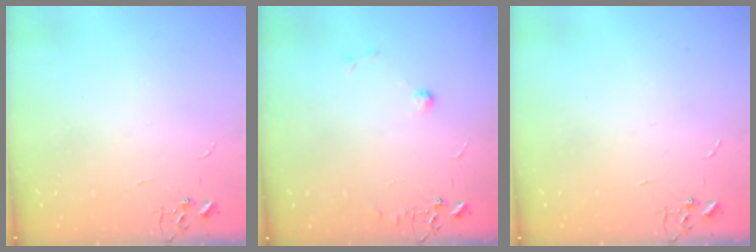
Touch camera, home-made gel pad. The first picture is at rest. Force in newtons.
{"total": 6.8, "press": 6.8, "slide": 0.9}
{"total": 0.0}